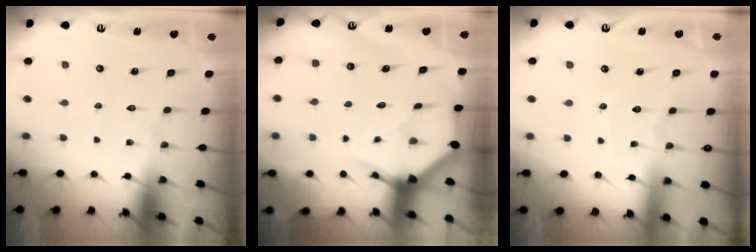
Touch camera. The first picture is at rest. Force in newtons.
{"total": 3.4, "press": 3.4, "slide": 0.1}
{"total": 4.3, "press": 4.3, "slide": 0.4}